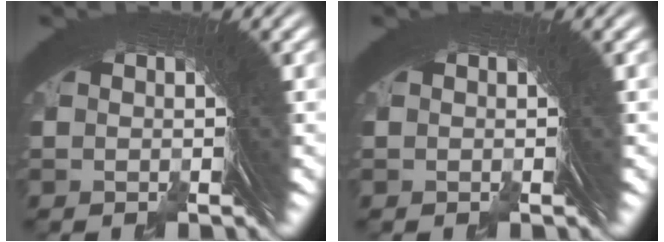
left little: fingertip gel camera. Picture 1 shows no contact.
{"total": 0.0}